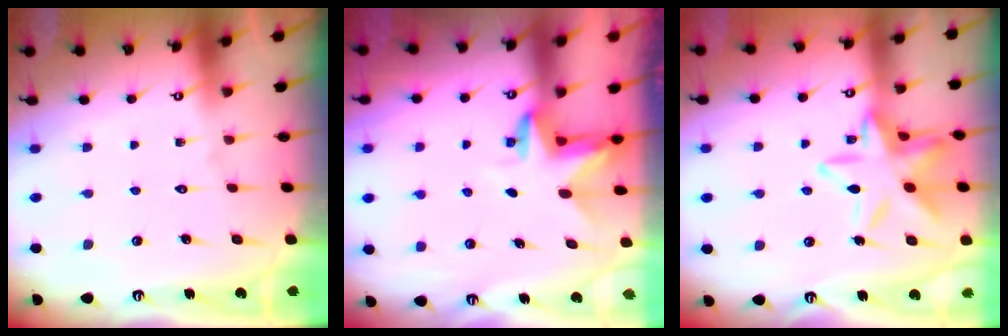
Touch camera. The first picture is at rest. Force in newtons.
{"total": 3.2, "press": 3.2, "slide": 0.1}
{"total": 16.3, "press": 16.3, "slide": 1.2}